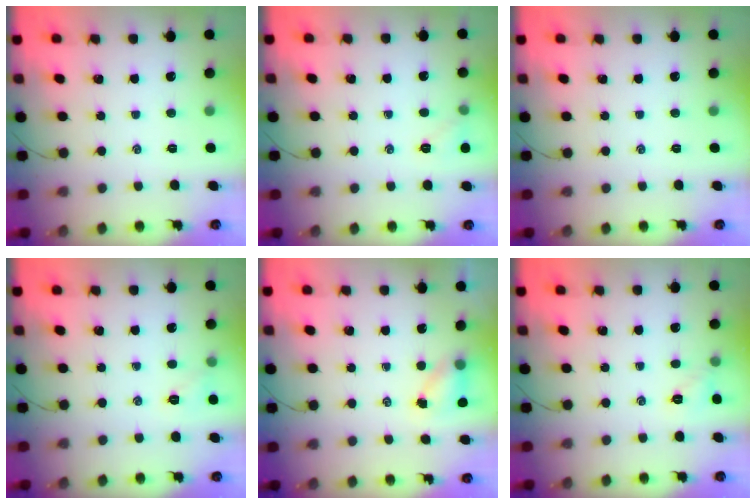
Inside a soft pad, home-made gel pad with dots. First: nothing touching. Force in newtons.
{"total": 5.6, "press": 5.4, "slide": 1.4}
{"total": 0.0}
{"total": 5.3, "press": 5.1, "slide": 1.3}
{"total": 4.0, "press": 3.9, "slide": 0.6}
{"total": 5.9, "press": 5.6, "slide": 1.6}